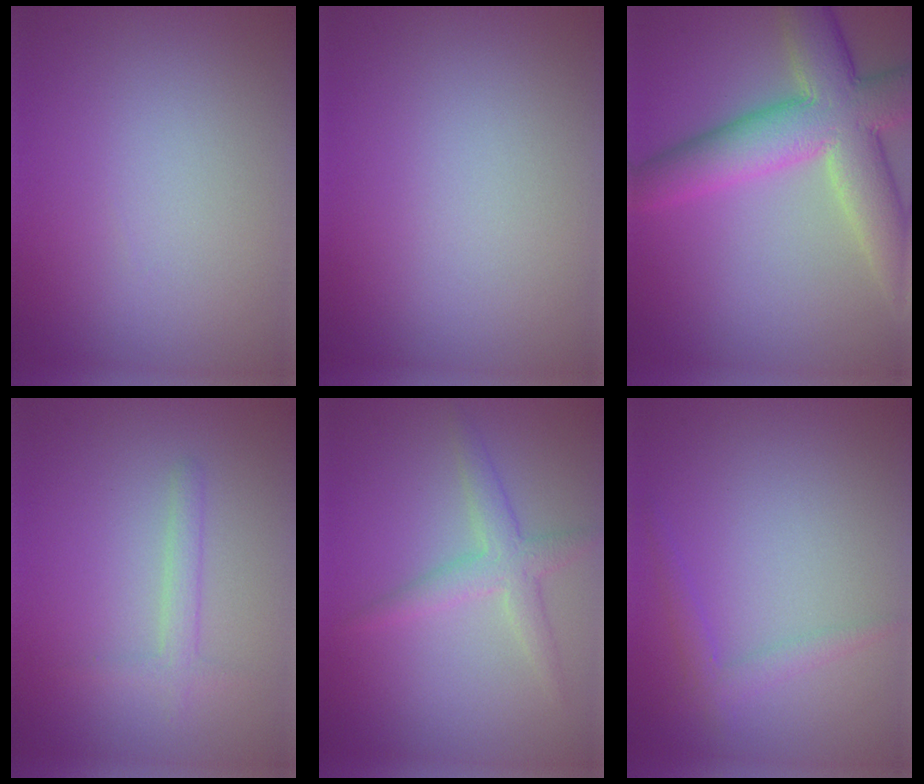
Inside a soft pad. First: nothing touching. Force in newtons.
{"total": 0.0}
{"total": 9.6, "press": 9.6, "slide": 0.7}
{"total": 1.5, "press": 1.5, "slide": 0.0}
{"total": 2.8, "press": 2.8, "slide": 0.1}
{"total": 1.6, "press": 1.6, "slide": 0.1}